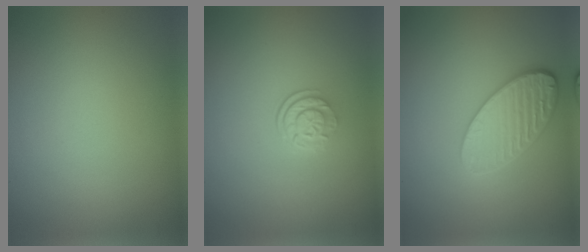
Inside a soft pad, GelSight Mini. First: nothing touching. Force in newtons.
{"total": 2.6, "press": 1.8, "slide": 1.9}
{"total": 4.0, "press": 3.6, "slide": 1.7}